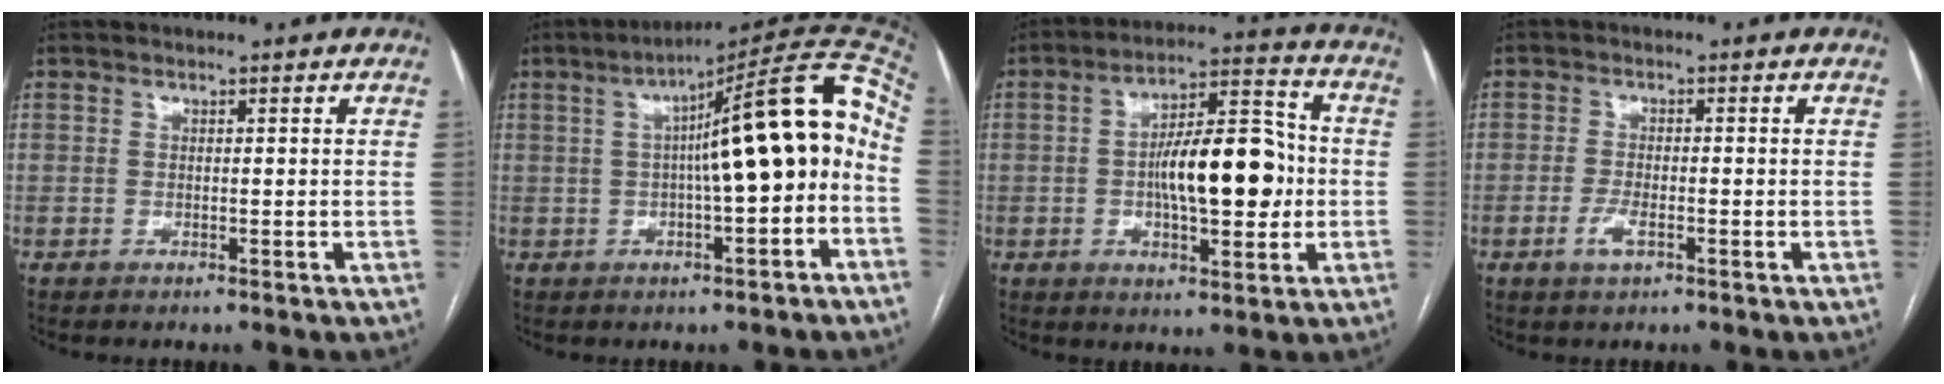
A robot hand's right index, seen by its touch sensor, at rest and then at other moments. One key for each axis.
{"total": 15.7, "fx": 0.0, "fy": 1.6, "fz": 15.6, "tx": -0.227, "ty": 0.046, "tz": -0.002}
{"total": 13.7, "fx": -0.9, "fy": 4.5, "fz": 12.9, "tx": -0.212, "ty": 0.023, "tz": -0.012}
{"total": 2.9, "fx": -1.3, "fy": 0.9, "fz": 2.4, "tx": -0.053, "ty": -0.002, "tz": -0.023}